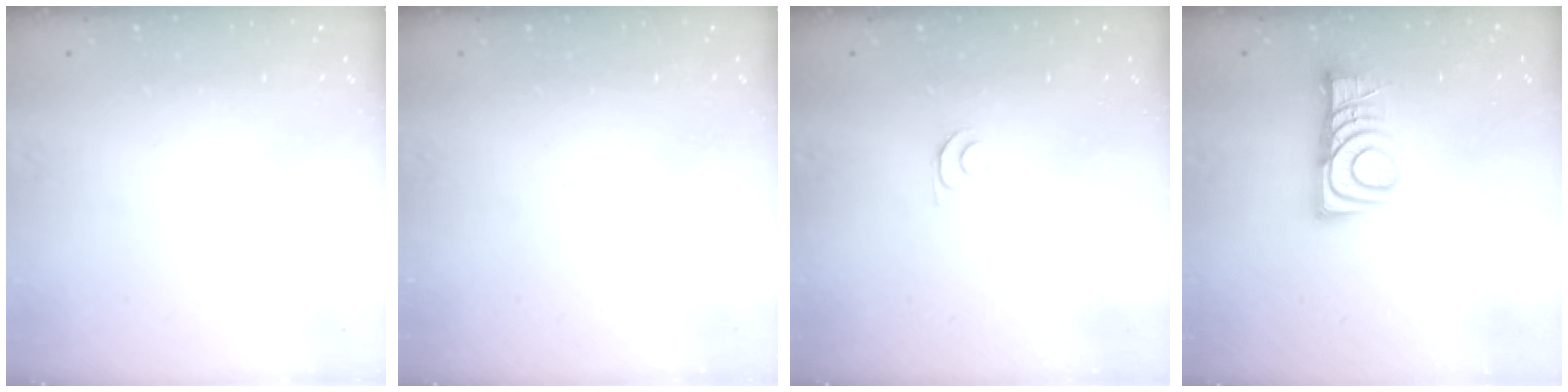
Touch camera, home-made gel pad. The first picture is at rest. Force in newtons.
{"total": 0.0}
{"total": 4.8, "press": 4.7, "slide": 0.6}
{"total": 9.1, "press": 9.1, "slide": 0.4}